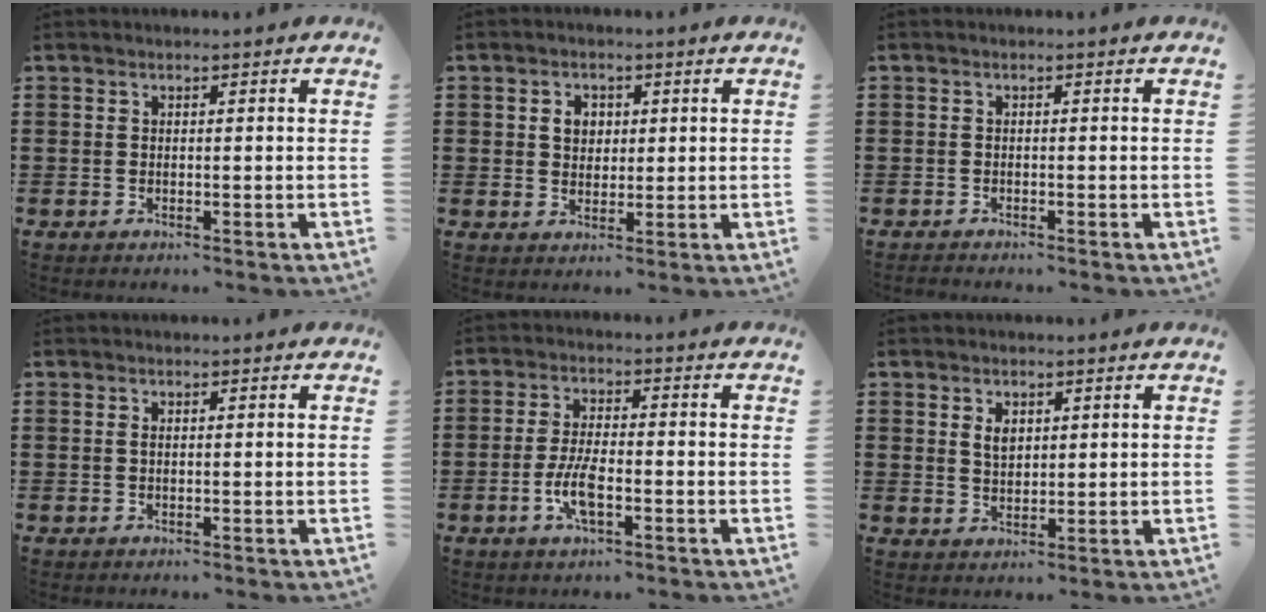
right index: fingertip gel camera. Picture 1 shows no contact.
{"total": 3.0, "force": [0.7, 2.5, 1.6], "torque": [-0.040, 0.012, 0.010]}
{"total": 0.6, "force": [-0.6, 0.1, 0.0], "torque": [0.000, 0.000, -0.013]}
{"total": 0.0}
{"total": 5.8, "force": [-2.0, 1.8, 5.1], "torque": [-0.114, -0.007, -0.040]}
{"total": 2.4, "force": [1.0, 1.5, 1.5], "torque": [-0.035, 0.005, 0.019]}